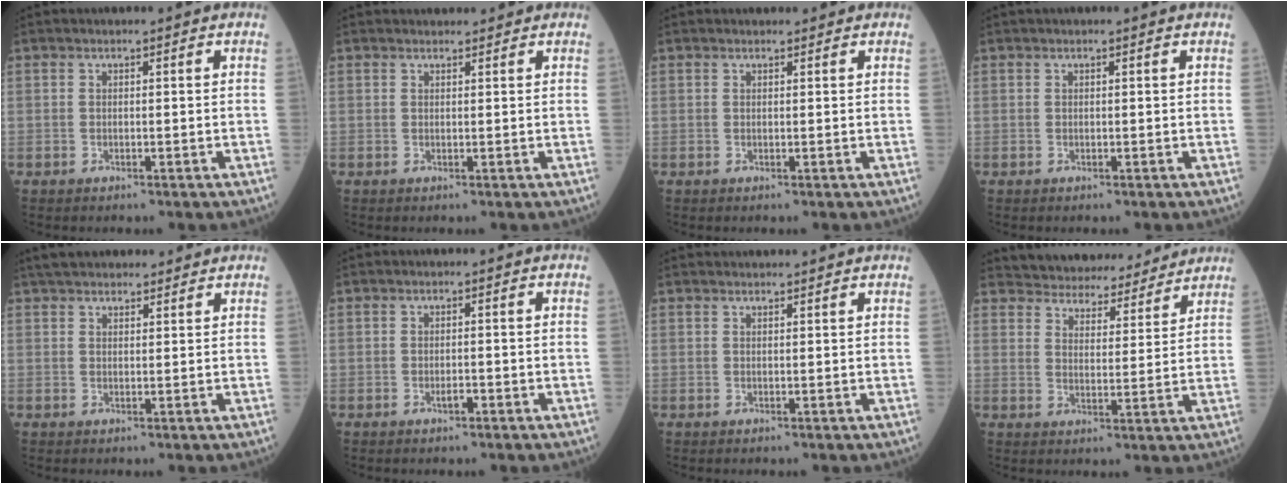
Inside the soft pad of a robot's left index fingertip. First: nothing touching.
{"total": 2.9, "force": [2.6, 0.9, 0.9], "torque": [-0.008, 0.021, 0.034]}
{"total": 1.1, "force": [0.9, 0.5, 0.4], "torque": [-0.009, 0.009, 0.012]}
{"total": 0.0}
{"total": 8.8, "force": [7.8, 2.5, 3.3], "torque": [-0.042, 0.036, 0.119]}
{"total": 1.2, "force": [-0.7, 0.3, 0.9], "torque": [-0.018, 0.000, -0.010]}
{"total": 3.7, "force": [3.6, 0.1, 0.9], "torque": [-0.010, 0.027, 0.048]}
{"total": 14.4, "force": [13.7, 3.6, 2.5], "torque": [-0.021, 0.011, 0.180]}